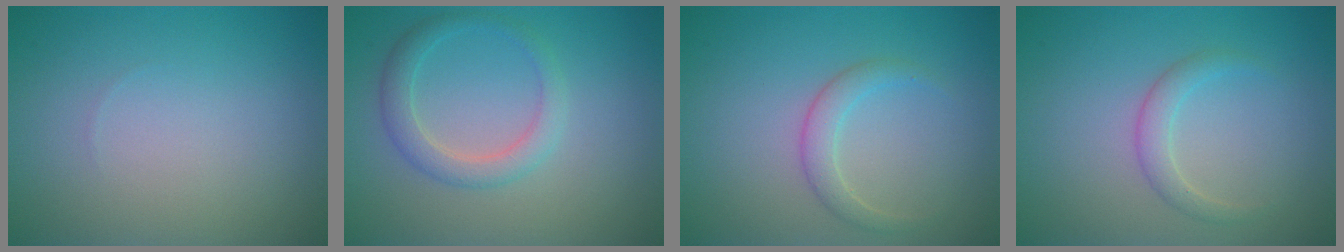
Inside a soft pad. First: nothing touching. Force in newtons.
{"total": 2.5, "press": 2.5, "slide": 0.1}
{"total": 1.8, "press": 1.8, "slide": 0.2}
{"total": 1.7, "press": 1.7, "slide": 0.1}